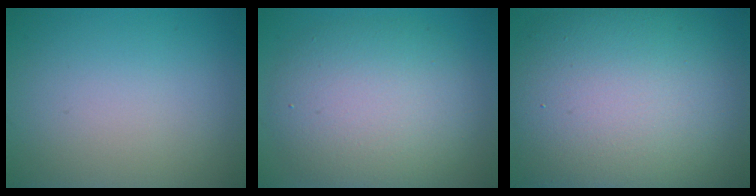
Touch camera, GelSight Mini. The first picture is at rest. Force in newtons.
{"total": 7.5, "press": 7.5, "slide": 0.2}
{"total": 15.2, "press": 15.2, "slide": 0.5}